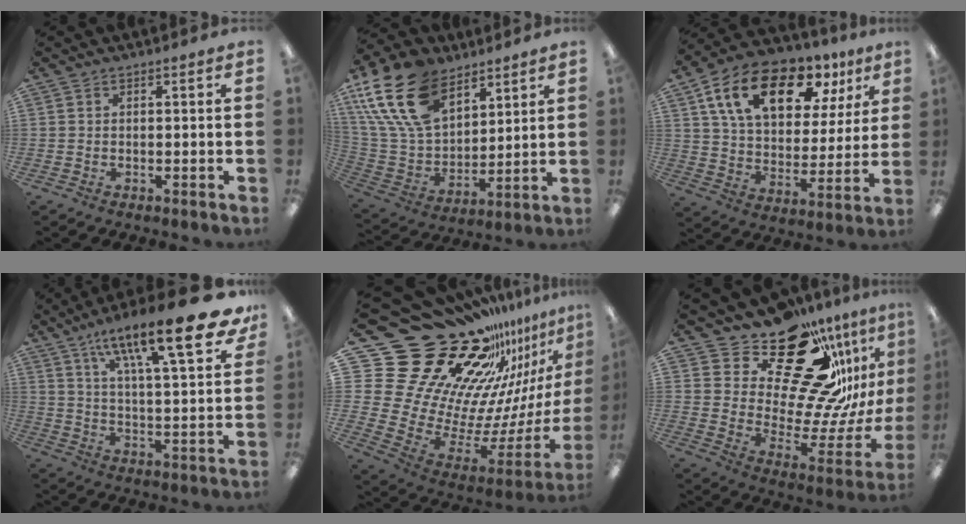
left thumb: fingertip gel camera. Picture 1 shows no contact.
{"total": 22.4, "force": [12.4, 13.8, 12.5], "torque": [-0.294, -0.055, 0.227]}
{"total": 19.5, "force": [11.4, 10.3, 12.0], "torque": [-0.210, -0.040, 0.198]}
{"total": 21.8, "force": [14.3, 4.9, 15.7], "torque": [-0.244, -0.087, 0.222]}
{"total": 30.1, "force": [20.6, 16.9, 14.0], "torque": [-0.173, -0.224, 0.439]}
{"total": 25.2, "force": [18.4, 11.2, 13.1], "torque": [-0.184, -0.136, 0.321]}